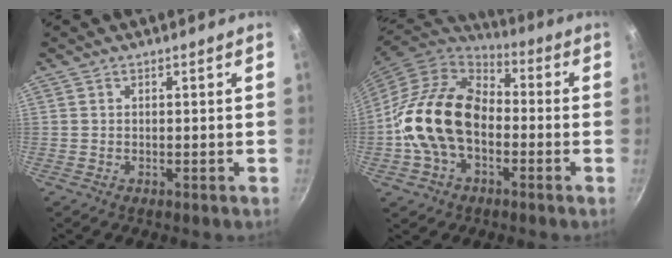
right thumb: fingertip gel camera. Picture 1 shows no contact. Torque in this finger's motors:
{"motor_torque": [2.58, 2.43, 1.33, -1.44, 0.41]}